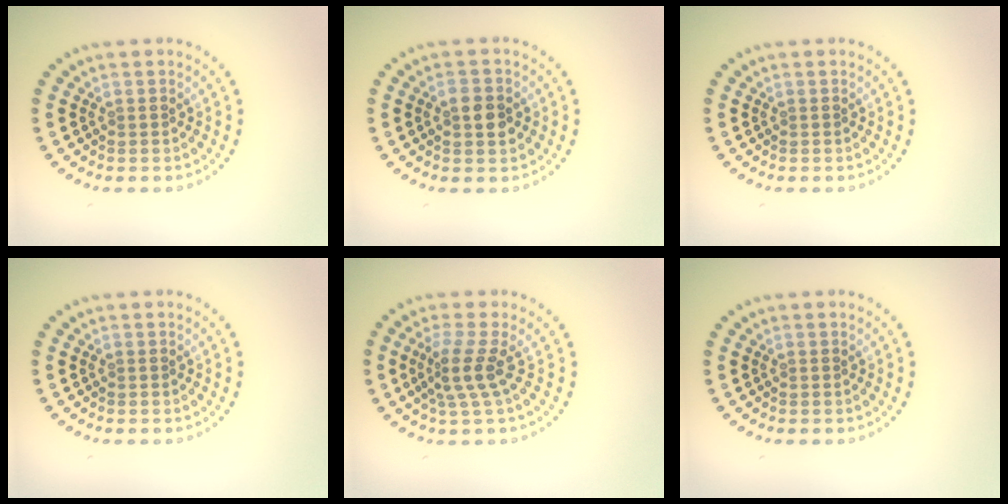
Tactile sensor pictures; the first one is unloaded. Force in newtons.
{"total": 2.6, "press": 2.6, "slide": 0.1}
{"total": 0.0}
{"total": 0.0}
{"total": 2.8, "press": 2.0, "slide": 2.0}
{"total": 0.0}